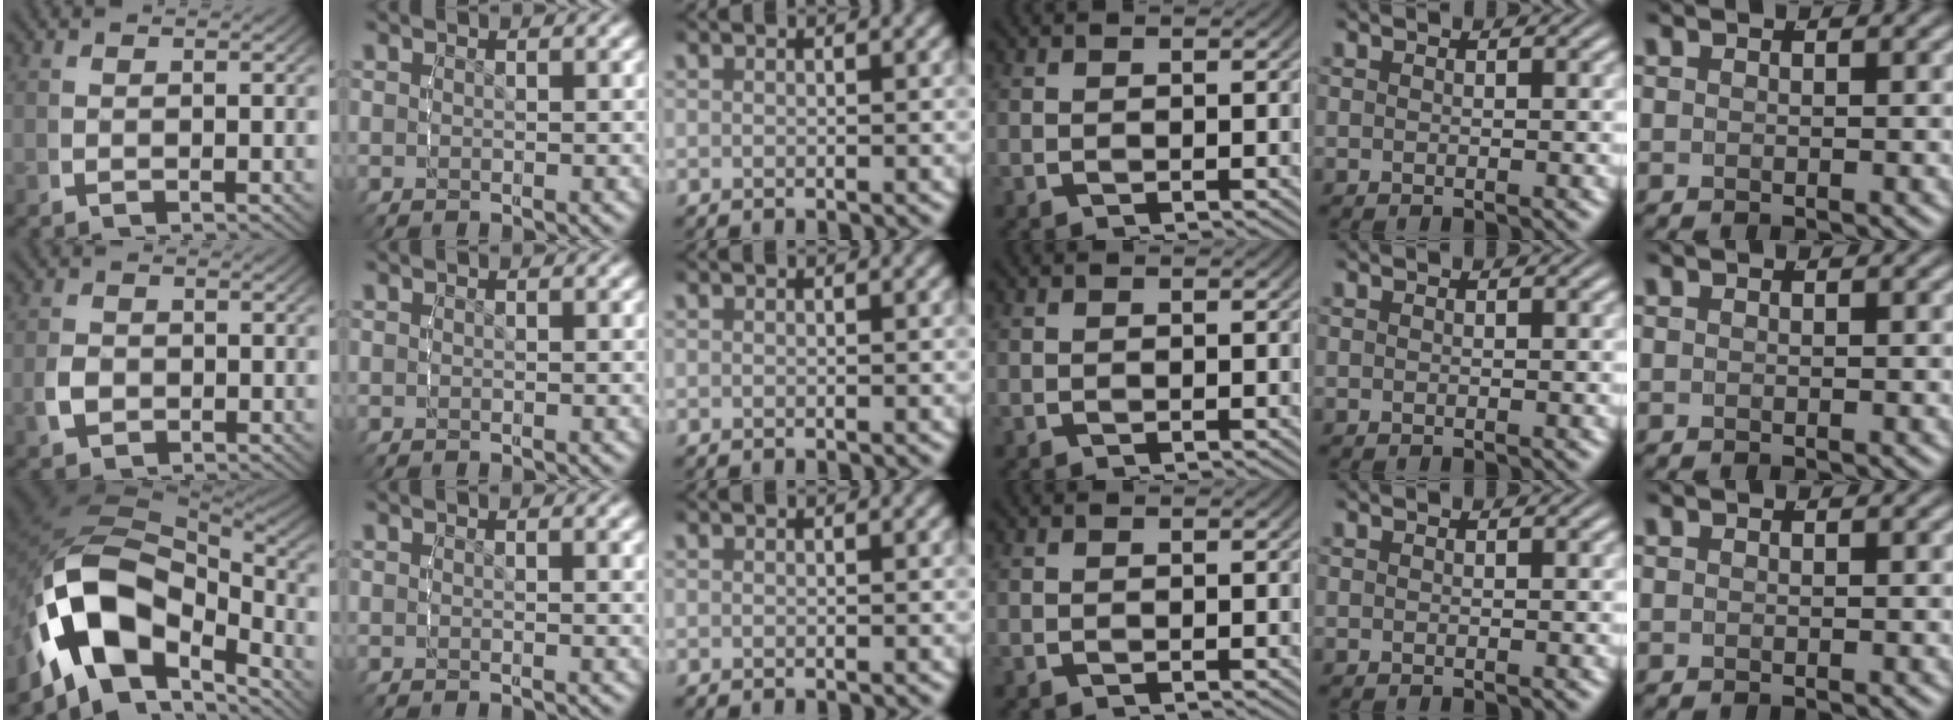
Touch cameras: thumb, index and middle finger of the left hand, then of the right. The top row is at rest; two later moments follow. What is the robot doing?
{"motion": "lift_and_place", "object": "screwdriver"}